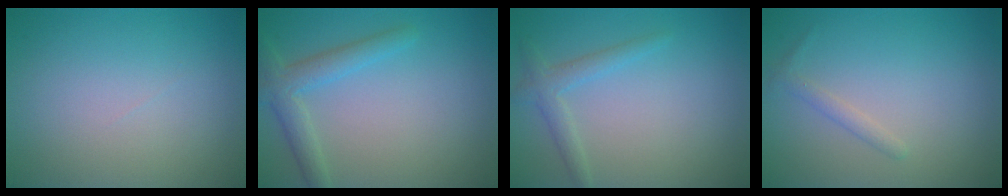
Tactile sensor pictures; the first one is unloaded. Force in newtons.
{"total": 2.9, "press": 2.9, "slide": 0.2}
{"total": 2.0, "press": 2.0, "slide": 0.1}
{"total": 1.1, "press": 1.1, "slide": 0.1}